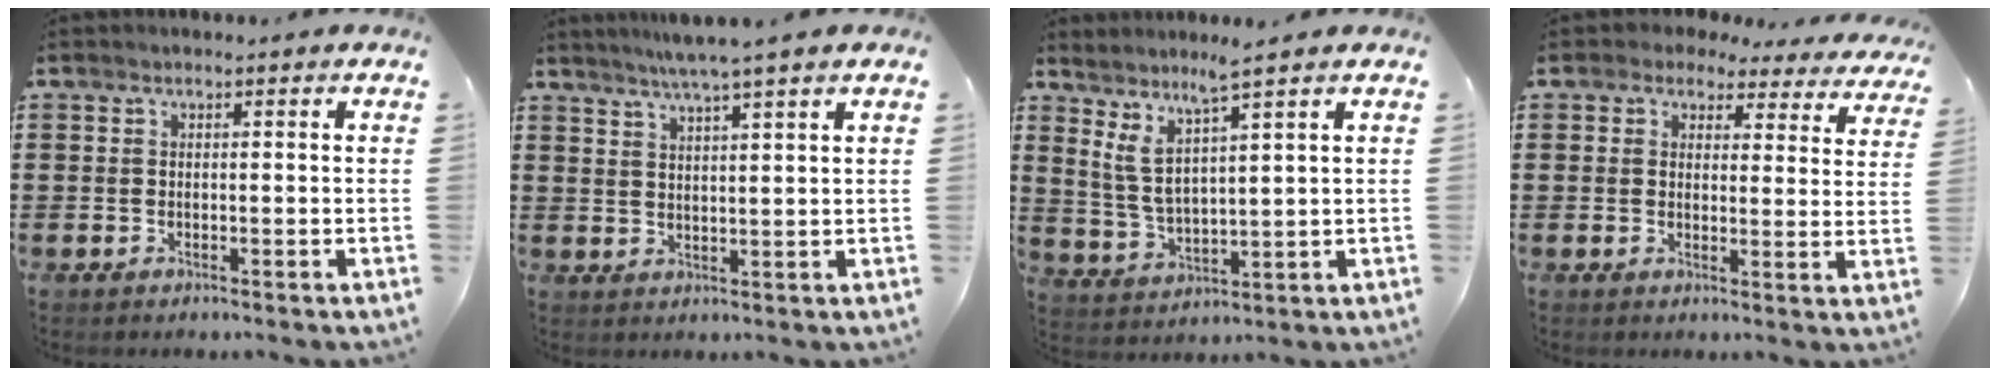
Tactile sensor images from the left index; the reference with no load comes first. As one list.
[{"total": 4.1, "force": [3.4, -0.8, 2.1], "torque": [-0.049, -0.014, 0.058]}, {"total": 4.9, "force": [3.1, 0.3, 3.7], "torque": [-0.093, -0.022, 0.046]}, {"total": 3.1, "force": [2.8, 1.3, 0.6], "torque": [-0.023, -0.015, 0.045]}]